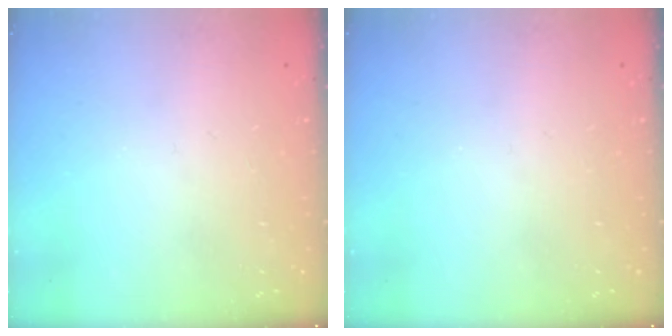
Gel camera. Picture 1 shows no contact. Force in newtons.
{"total": 0.0}